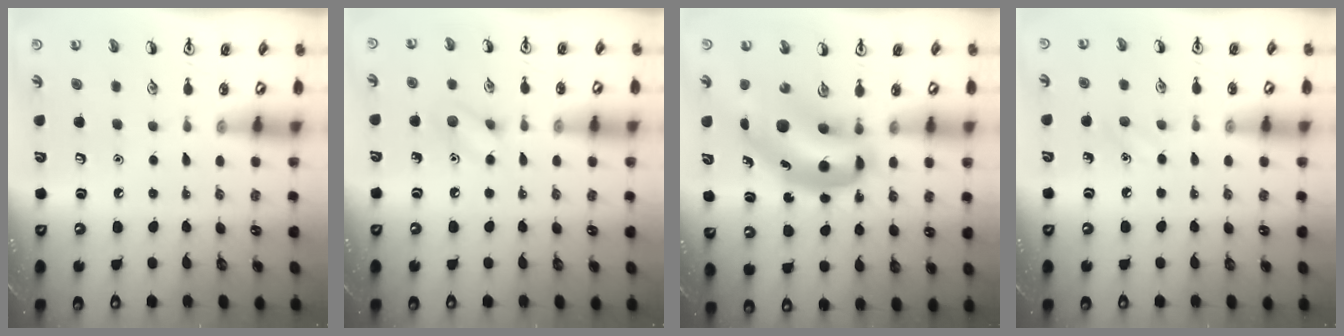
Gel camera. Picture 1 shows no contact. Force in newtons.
{"total": 6.7, "press": 6.6, "slide": 0.9}
{"total": 12.8, "press": 12.2, "slide": 3.9}
{"total": 5.9, "press": 5.6, "slide": 1.8}